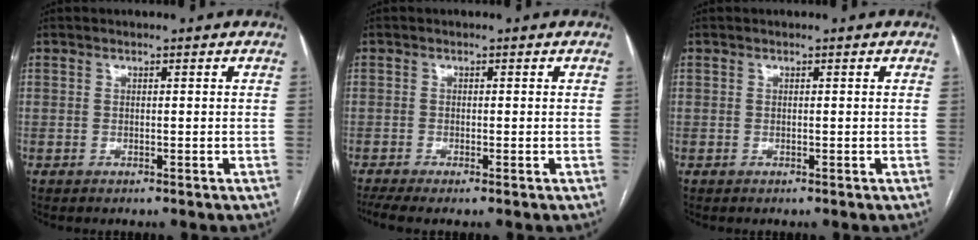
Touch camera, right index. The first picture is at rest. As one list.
[{"total": 3.3, "force": [-2.3, 0.2, 2.4], "torque": [-0.046, -0.007, -0.044]}, {"total": 0.0}]